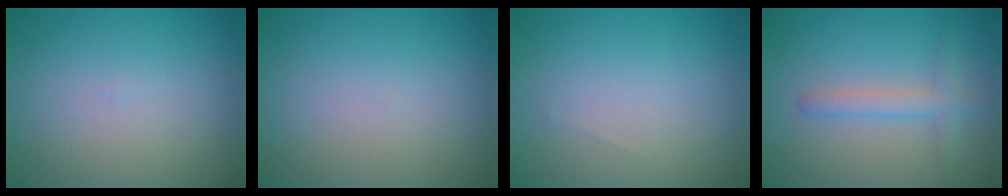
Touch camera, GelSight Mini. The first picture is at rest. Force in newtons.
{"total": 0.0}
{"total": 0.0}
{"total": 2.3, "press": 2.3, "slide": 0.2}